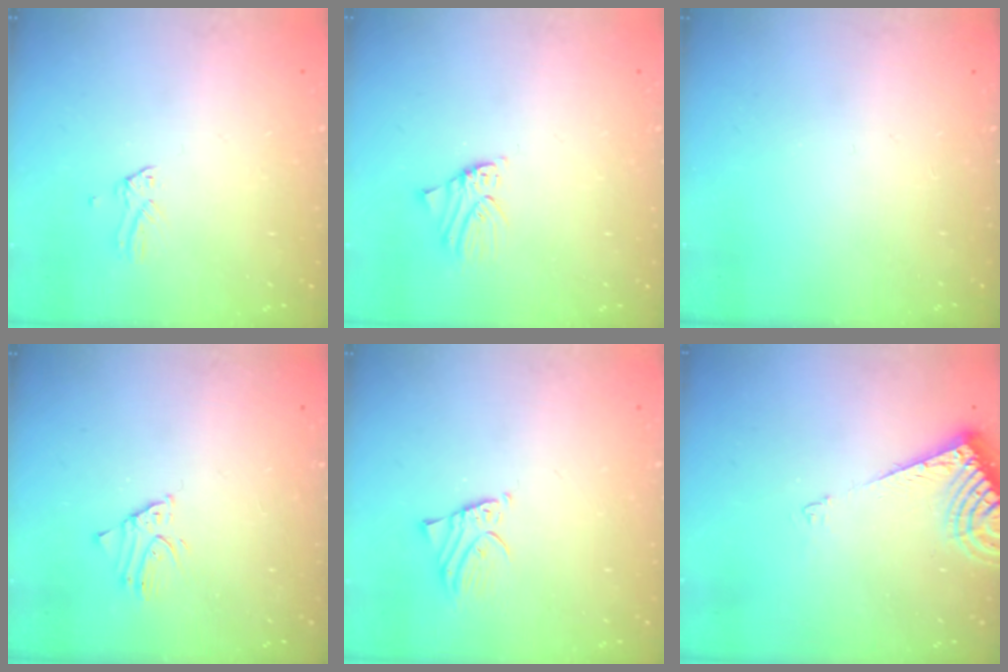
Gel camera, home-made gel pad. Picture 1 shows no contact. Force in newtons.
{"total": 0.8, "press": 0.8, "slide": 0.1}
{"total": 0.0}
{"total": 1.9, "press": 1.9, "slide": 0.1}
{"total": 2.0, "press": 2.0, "slide": 0.3}
{"total": 8.4, "press": 8.4, "slide": 1.0}